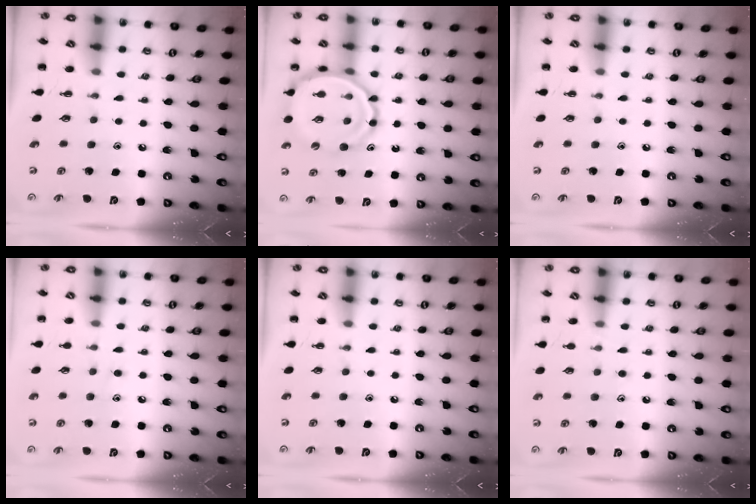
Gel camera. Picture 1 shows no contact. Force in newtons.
{"total": 12.1, "press": 11.7, "slide": 3.0}
{"total": 0.0}
{"total": 5.4, "press": 4.9, "slide": 2.1}
{"total": 0.0}
{"total": 6.3, "press": 6.0, "slide": 1.9}